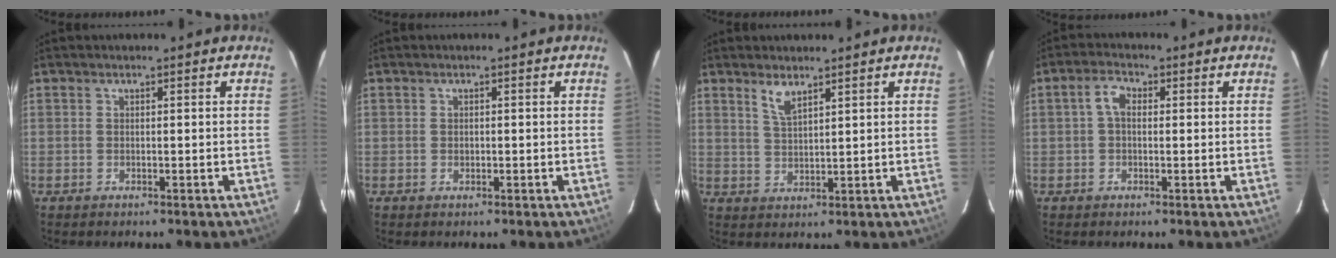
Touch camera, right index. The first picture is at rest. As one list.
[{"total": 0.6, "force": [-0.1, 0.5, 0.3], "torque": [-0.004, 0.002, -0.001]}, {"total": 3.5, "force": [2.6, 0.9, 2.3], "torque": [-0.045, -0.002, 0.051]}, {"total": 3.2, "force": [0.2, 2.0, 2.4], "torque": [-0.049, 0.013, 0.004]}]